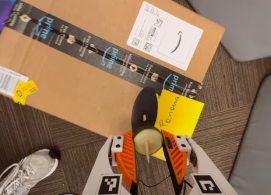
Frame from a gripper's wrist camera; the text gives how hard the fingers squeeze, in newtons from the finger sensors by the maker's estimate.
{"total": 9.7, "left": 9.9, "right": 9.5}